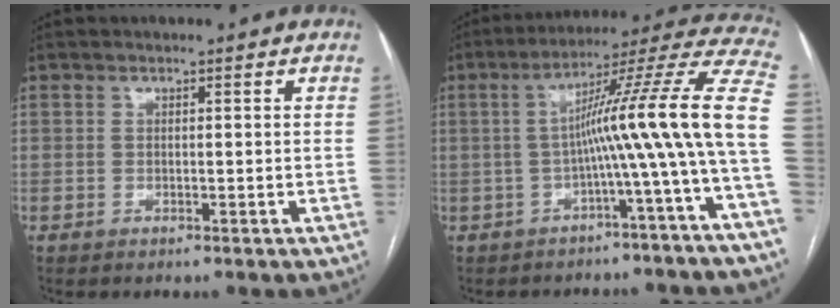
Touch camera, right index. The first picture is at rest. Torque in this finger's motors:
{"motor_torque": [1.36, -0.32, 0.72, 0.19]}